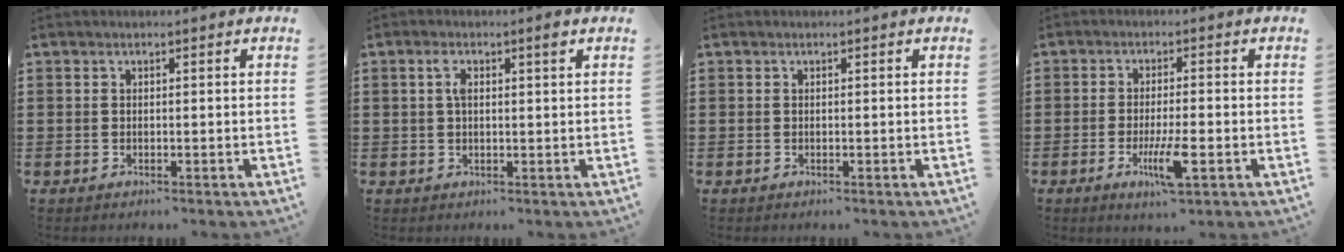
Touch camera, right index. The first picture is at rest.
{"total": 3.2, "force": [1.1, 0.7, 3.0], "torque": [-0.052, 0.002, 0.013]}
{"total": 0.0}
{"total": 6.2, "force": [-2.2, 1.1, 5.7], "torque": [-0.119, -0.019, -0.041]}